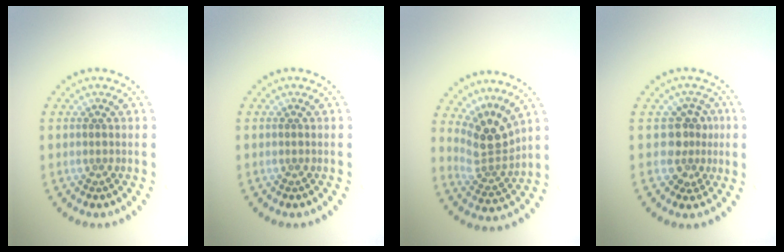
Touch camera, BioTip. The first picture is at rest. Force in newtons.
{"total": 0.0}
{"total": 3.6, "press": 2.6, "slide": 2.6}
{"total": 2.8, "press": 2.2, "slide": 1.8}